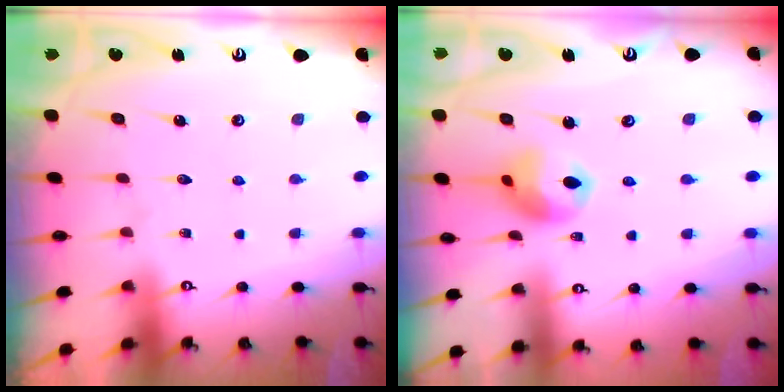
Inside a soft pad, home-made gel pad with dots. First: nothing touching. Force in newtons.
{"total": 9.6, "press": 9.6, "slide": 0.7}